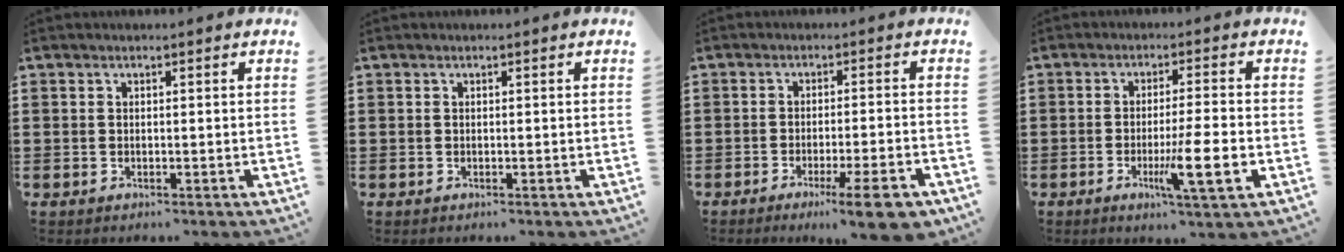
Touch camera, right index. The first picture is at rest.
{"total": 0.0}
{"total": 7.4, "force": [-4.7, 0.3, 5.7], "torque": [-0.086, -0.009, -0.080]}
{"total": 8.3, "force": [-2.7, 0.6, 7.8], "torque": [-0.137, -0.015, -0.046]}